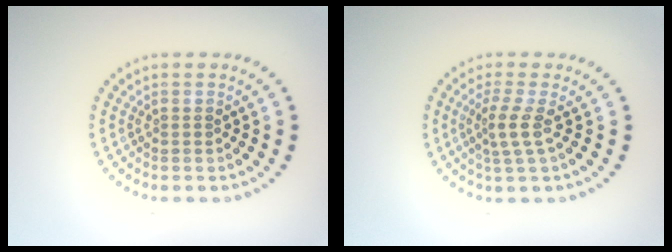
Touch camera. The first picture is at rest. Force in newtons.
{"total": 2.3, "press": 1.6, "slide": 1.6}